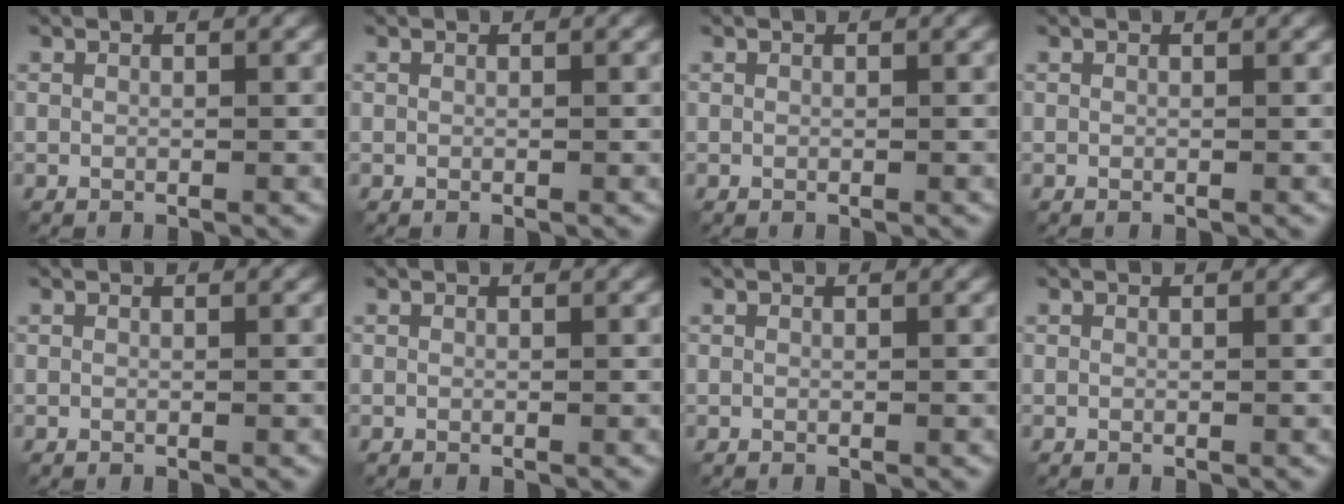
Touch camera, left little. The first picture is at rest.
{"total": 0.0}
{"total": 0.0}
{"total": 0.0}
{"total": 0.0}
{"total": 0.0}
{"total": 0.0}
{"total": 0.0}